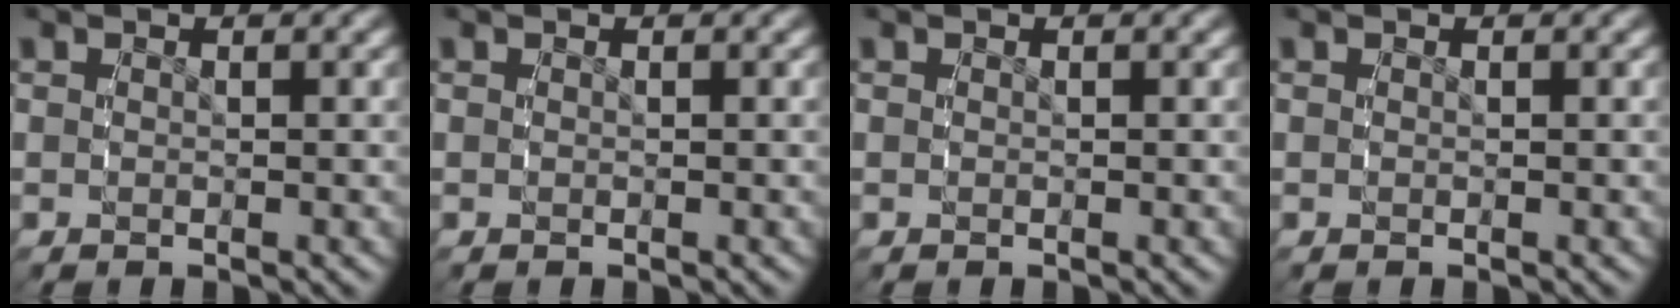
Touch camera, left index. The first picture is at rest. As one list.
[{"total": 0.0}, {"total": 0.0}, {"total": 0.0}]